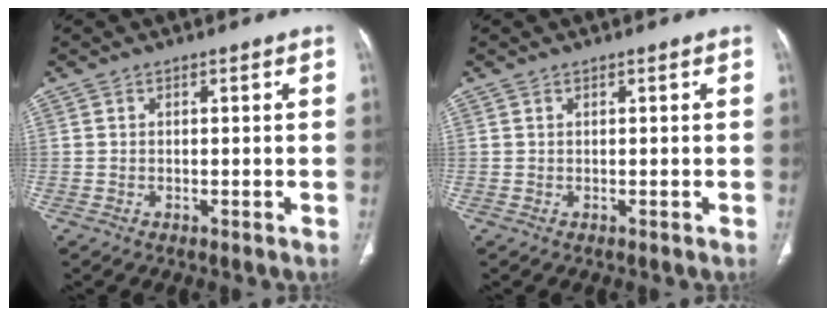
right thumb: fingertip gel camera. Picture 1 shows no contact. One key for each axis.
{"total": 0.0}